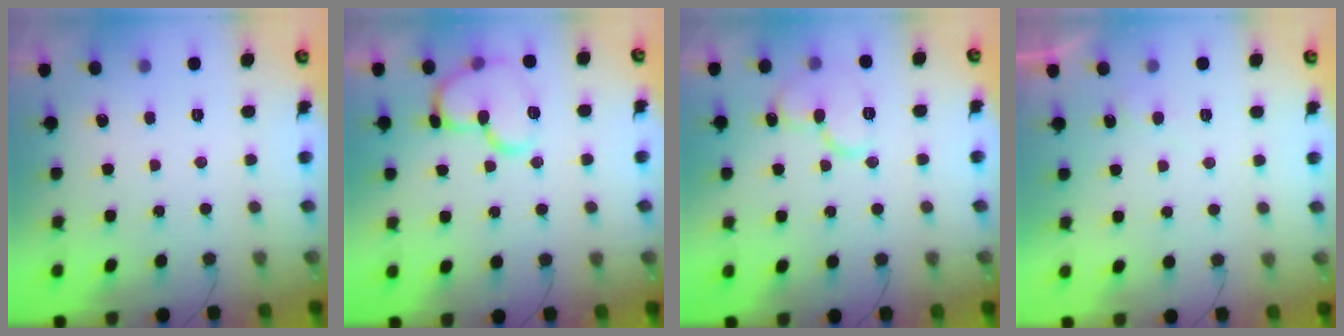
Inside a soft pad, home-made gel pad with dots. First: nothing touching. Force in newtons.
{"total": 13.3, "press": 13.3, "slide": 1.0}
{"total": 12.2, "press": 12.0, "slide": 1.9}
{"total": 4.6, "press": 4.6, "slide": 0.5}